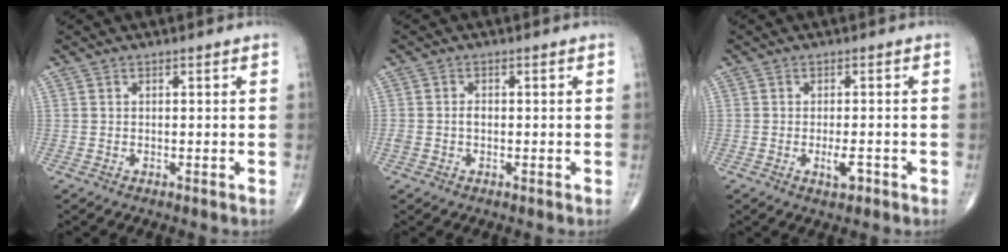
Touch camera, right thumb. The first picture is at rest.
{"total": 1.8, "force": [-0.2, 1.3, 1.3], "torque": [-0.027, 0.006, -0.004]}
{"total": 3.0, "force": [-1.2, 1.2, 2.5], "torque": [-0.040, -0.001, -0.019]}